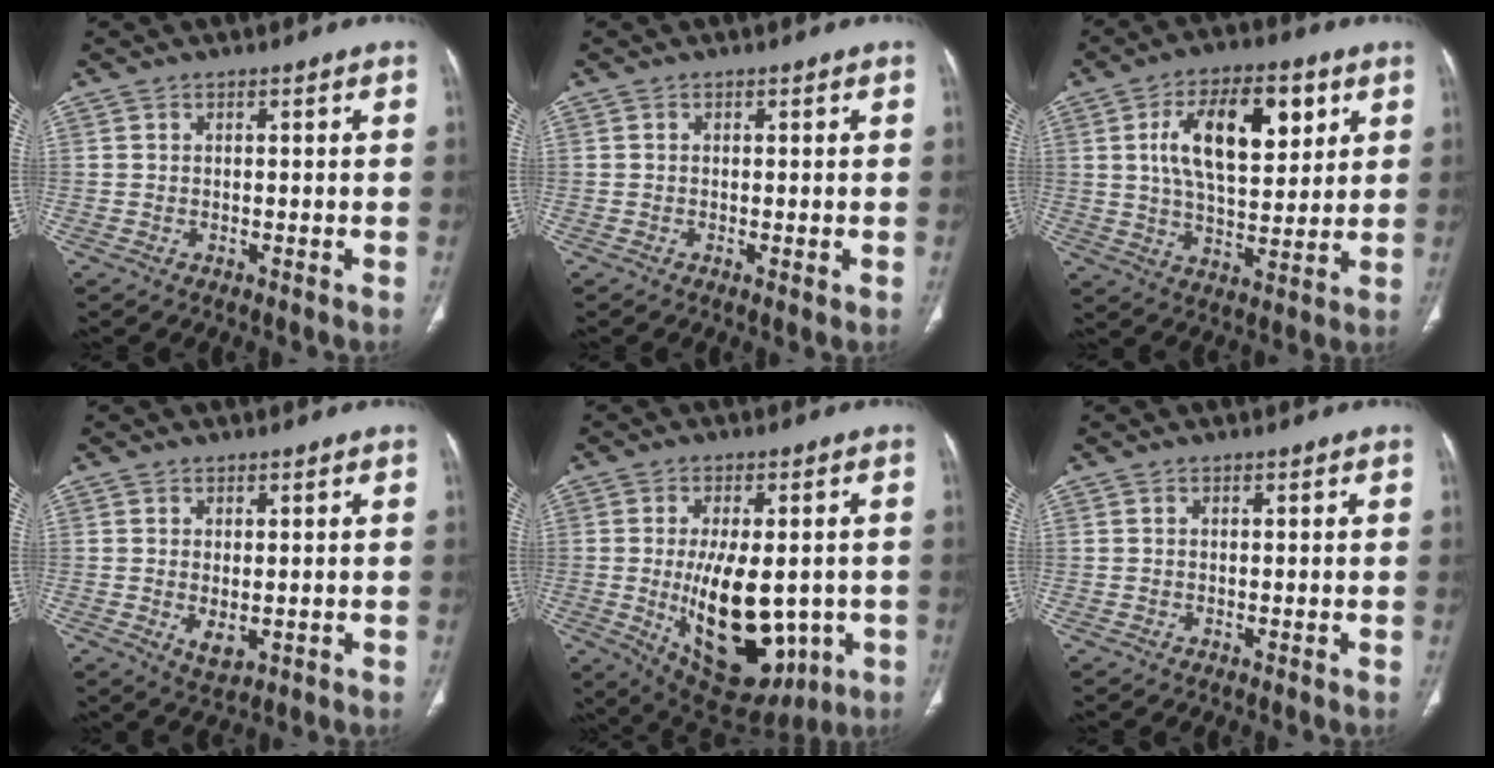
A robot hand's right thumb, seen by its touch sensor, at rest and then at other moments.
{"total": 0.6, "force": [-0.1, 0.0, 0.6], "torque": [-0.015, -0.005, -0.003]}
{"total": 16.6, "force": [5.6, 8.0, 13.4], "torque": [-0.195, -0.013, 0.096]}
{"total": 3.4, "force": [-0.4, 1.9, 2.8], "torque": [-0.044, -0.011, 0.005]}
{"total": 19.9, "force": [-3.1, 10.5, 16.6], "torque": [-0.238, -0.019, -0.013]}
{"total": 0.0}